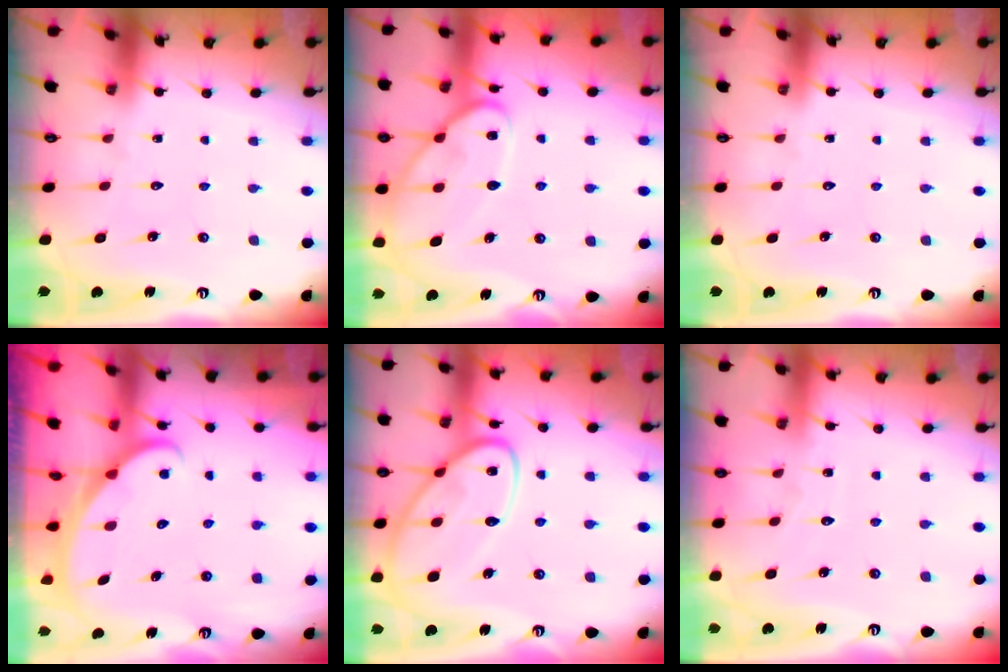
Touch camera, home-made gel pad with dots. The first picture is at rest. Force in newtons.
{"total": 11.6, "press": 11.6, "slide": 0.9}
{"total": 0.0}
{"total": 2.3, "press": 2.3, "slide": 0.1}
{"total": 15.1, "press": 15.1, "slide": 1.4}
{"total": 2.8, "press": 2.8, "slide": 0.3}